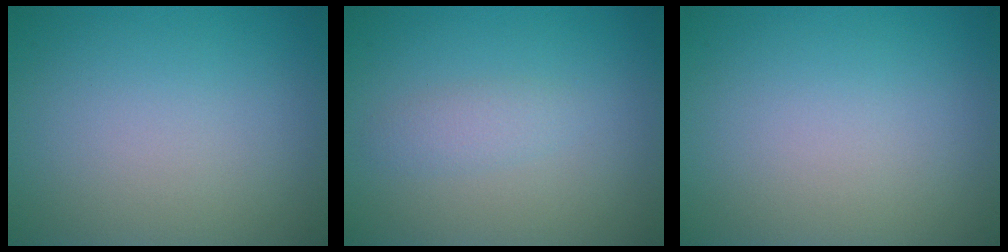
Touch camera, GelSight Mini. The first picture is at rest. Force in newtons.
{"total": 1.4, "press": 1.4, "slide": 0.0}
{"total": 0.0}